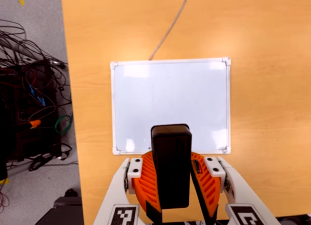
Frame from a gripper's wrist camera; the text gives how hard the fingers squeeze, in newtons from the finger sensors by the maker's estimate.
{"total": 8.9, "left": 9.6, "right": 8.3}